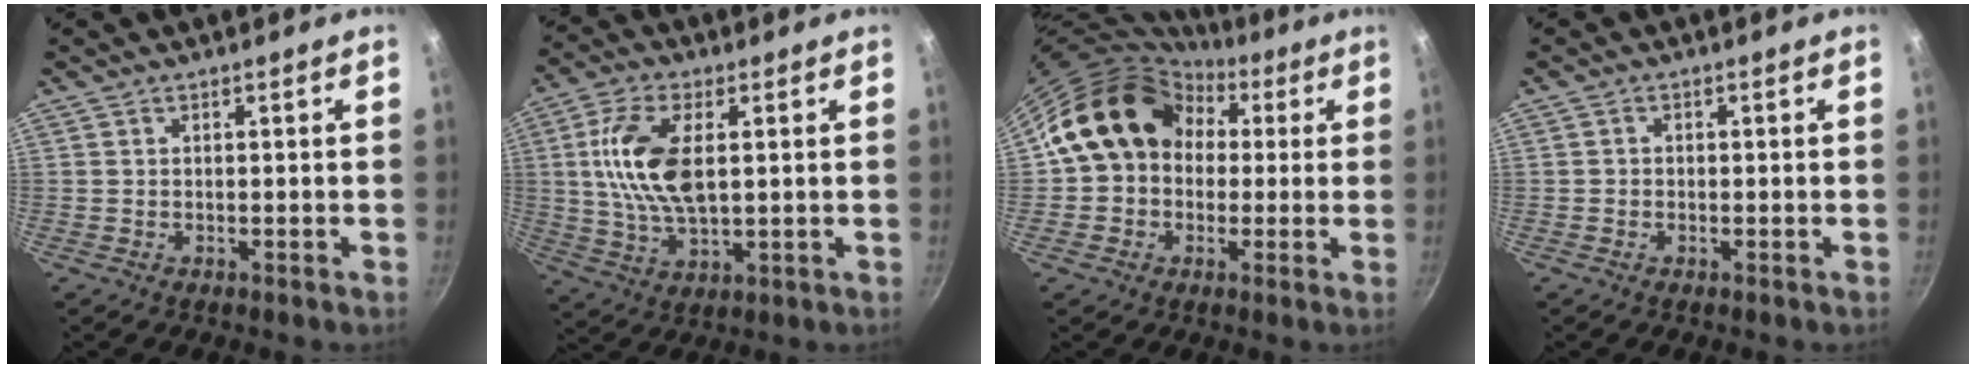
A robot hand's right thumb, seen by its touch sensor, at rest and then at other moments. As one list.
[{"total": 13.2, "force": [2.1, 6.7, 11.2], "torque": [-0.211, 0.003, 0.039]}, {"total": 14.9, "force": [2.7, 12.4, 7.8], "torque": [-0.092, 0.039, 0.034]}, {"total": 0.8, "force": [-0.2, 0.7, 0.3], "torque": [-0.005, 0.002, -0.005]}]